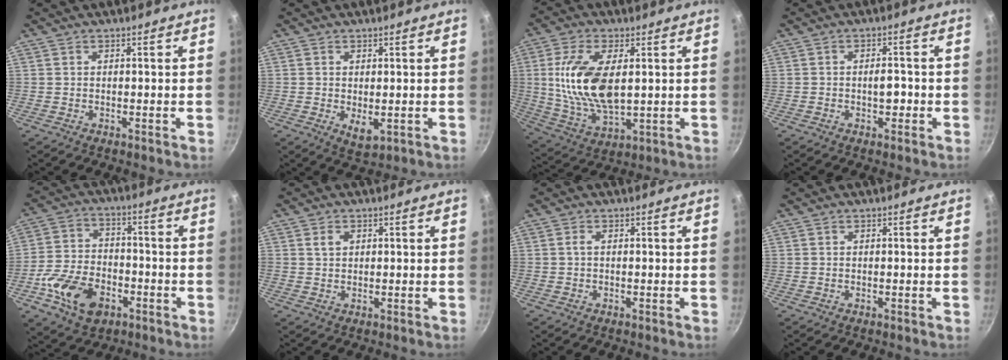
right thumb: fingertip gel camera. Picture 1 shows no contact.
{"total": 3.6, "force": [-0.2, 2.0, 3.0], "torque": [-0.048, -0.013, 0.001]}
{"total": 15.6, "force": [2.2, 7.8, 13.4], "torque": [-0.255, -0.011, 0.049]}
{"total": 3.2, "force": [-0.7, 1.9, 2.5], "torque": [-0.019, 0.011, -0.012]}
{"total": 13.6, "force": [-5.7, 9.0, 8.5], "torque": [-0.140, 0.030, -0.102]}
{"total": 2.1, "force": [0.8, 1.5, 1.2], "torque": [-0.017, 0.001, 0.016]}
{"total": 0.9, "force": [0.0, 0.3, 0.9], "torque": [-0.023, 0.002, -0.001]}
{"total": 0.0}